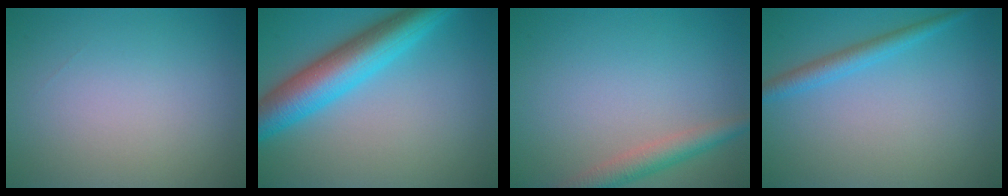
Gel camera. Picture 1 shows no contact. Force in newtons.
{"total": 7.7, "press": 7.7, "slide": 0.1}
{"total": 3.0, "press": 2.9, "slide": 0.1}
{"total": 2.2, "press": 2.2, "slide": 0.1}